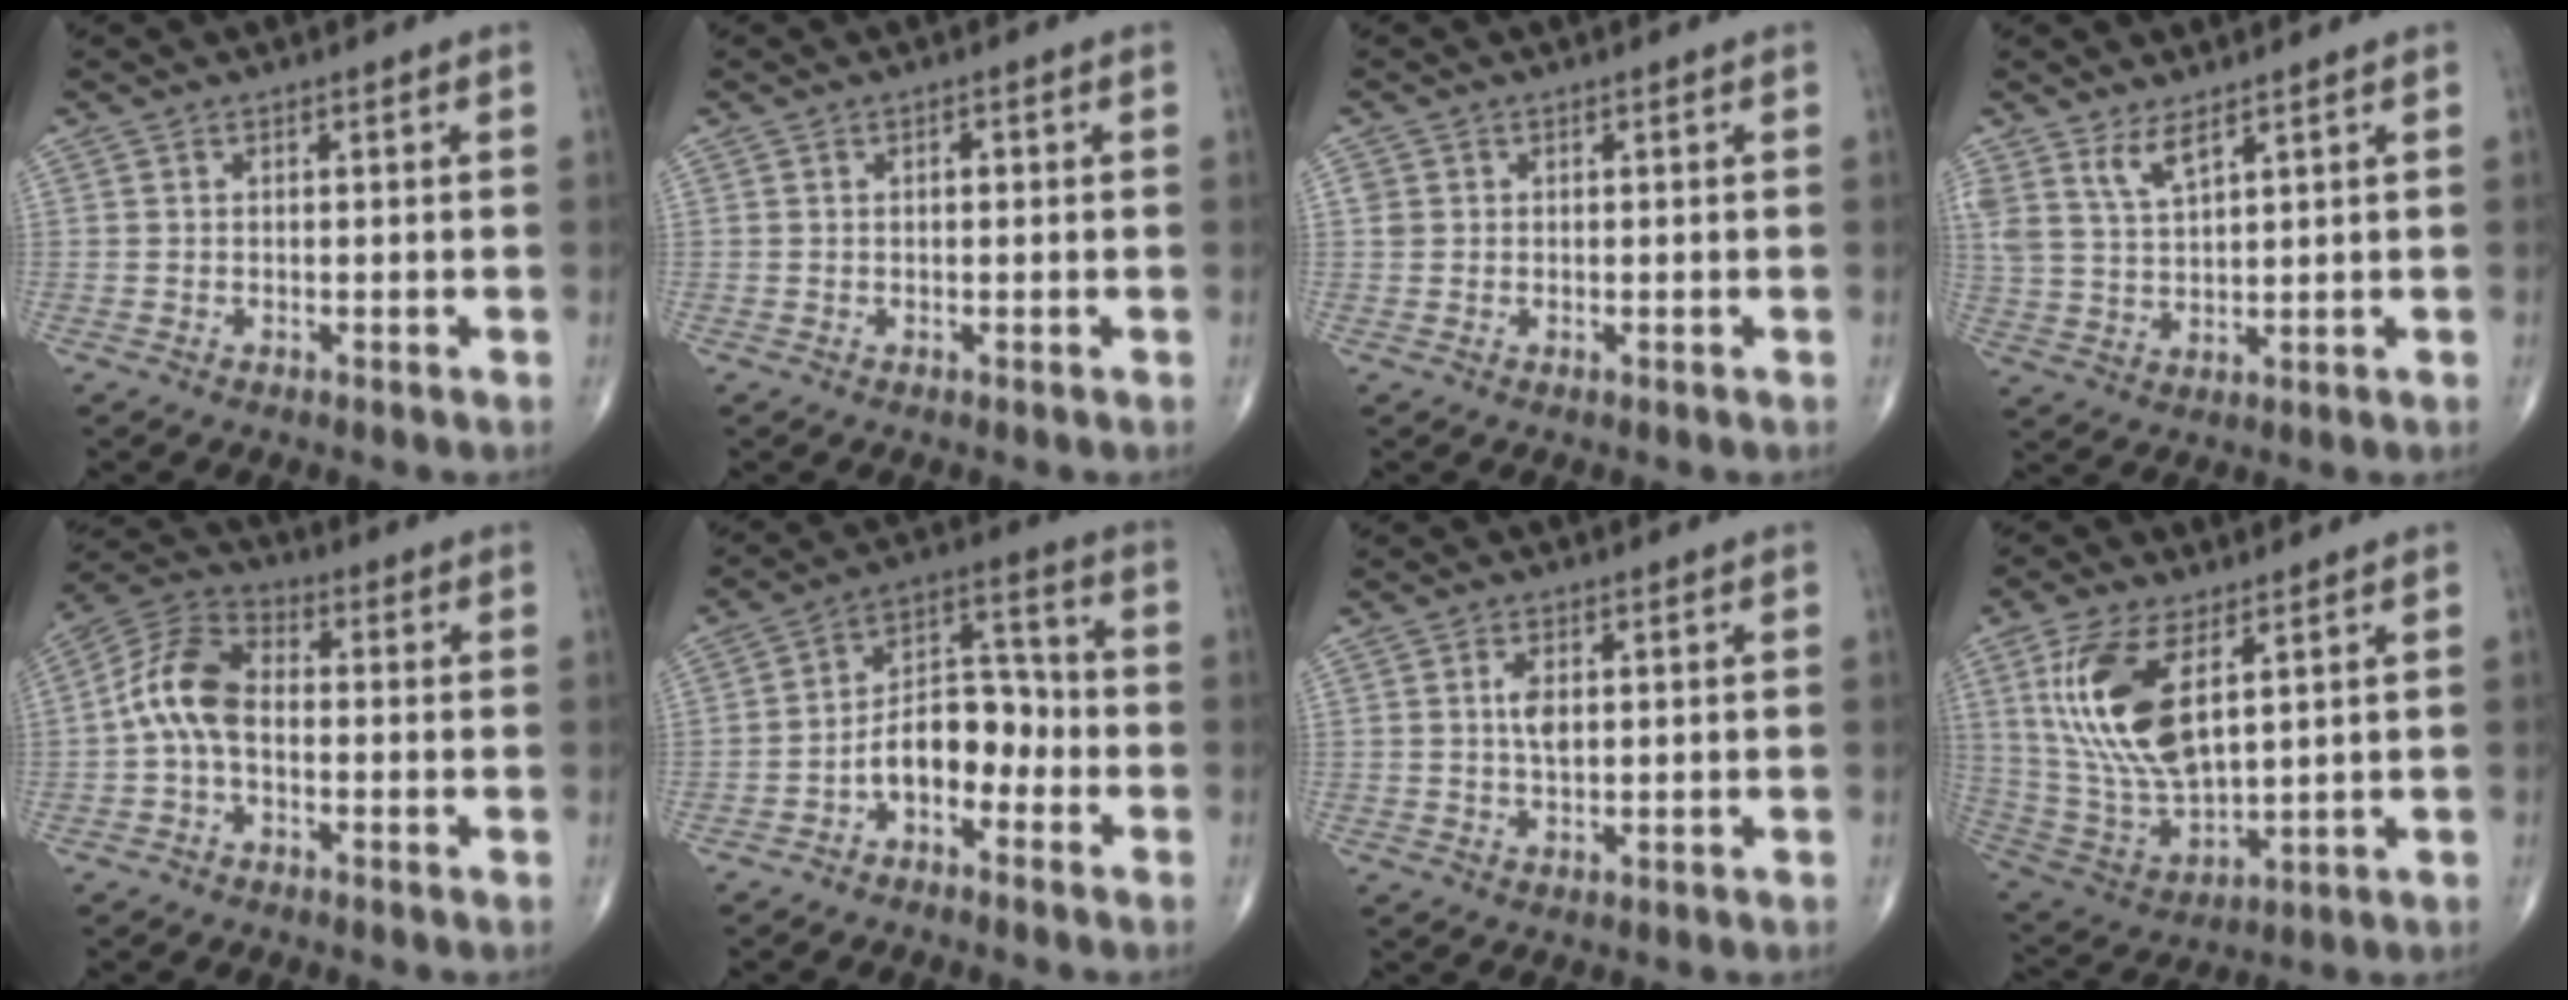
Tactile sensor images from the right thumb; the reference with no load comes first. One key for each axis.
{"total": 1.0, "fx": 0.2, "fy": 0.6, "fz": 0.9, "tx": -0.013, "ty": 0.004, "tz": 0.001}
{"total": 1.5, "fx": 0.3, "fy": 1.3, "fz": 0.5, "tx": -0.003, "ty": 0.001, "tz": 0.006}
{"total": 5.2, "fx": 3.6, "fy": 1.6, "fz": 3.4, "tx": -0.069, "ty": -0.023, "tz": 0.078}
{"total": 9.5, "fx": -1.0, "fy": 5.7, "fz": 7.5, "tx": -0.145, "ty": 0.031, "tz": -0.034}
{"total": 9.8, "fx": -3.8, "fy": 5.9, "fz": 6.8, "tx": -0.086, "ty": 0.056, "tz": -0.074}
{"total": 3.6, "fx": 0.7, "fy": 1.8, "fz": 3.0, "tx": -0.055, "ty": -0.003, "tz": 0.012}
{"total": 16.9, "fx": 5.7, "fy": 7.7, "fz": 13.9, "tx": -0.282, "ty": -0.023, "tz": 0.122}